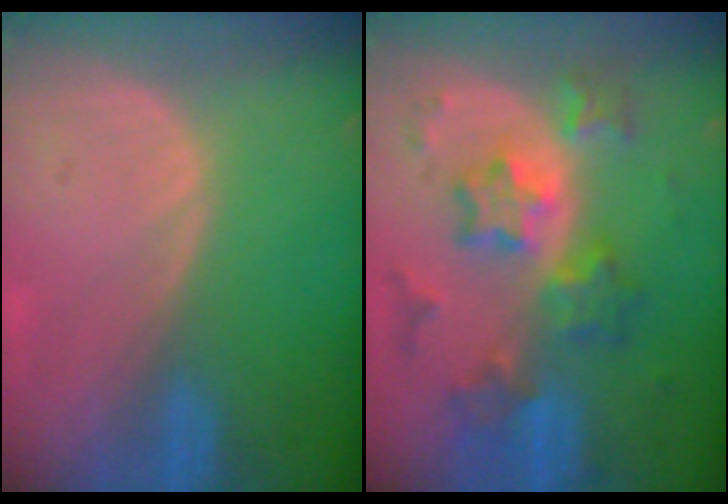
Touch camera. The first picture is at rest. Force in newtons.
{"total": 9.0, "press": 9.0, "slide": 0.6}